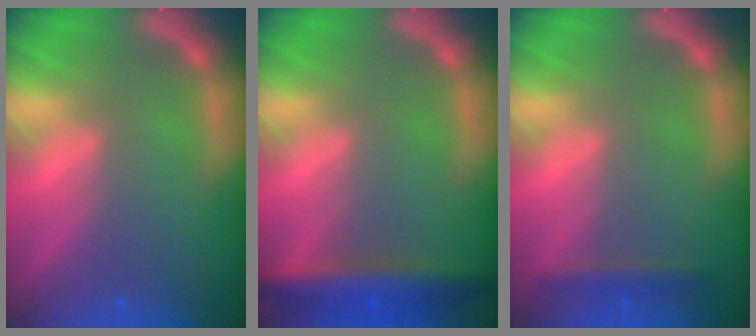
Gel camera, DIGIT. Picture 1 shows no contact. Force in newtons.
{"total": 5.5}
{"total": 1.9}